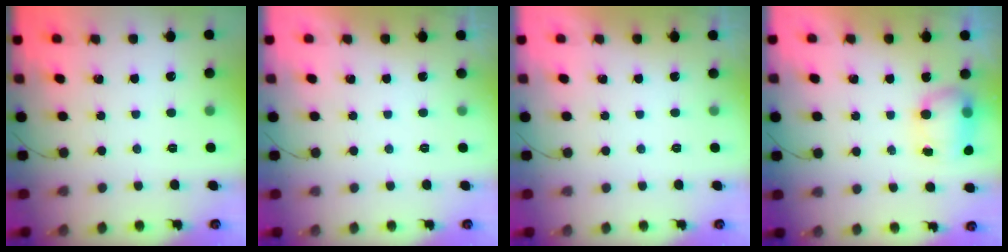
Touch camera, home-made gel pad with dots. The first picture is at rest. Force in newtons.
{"total": 0.0}
{"total": 0.0}
{"total": 7.6, "press": 7.5, "slide": 0.8}